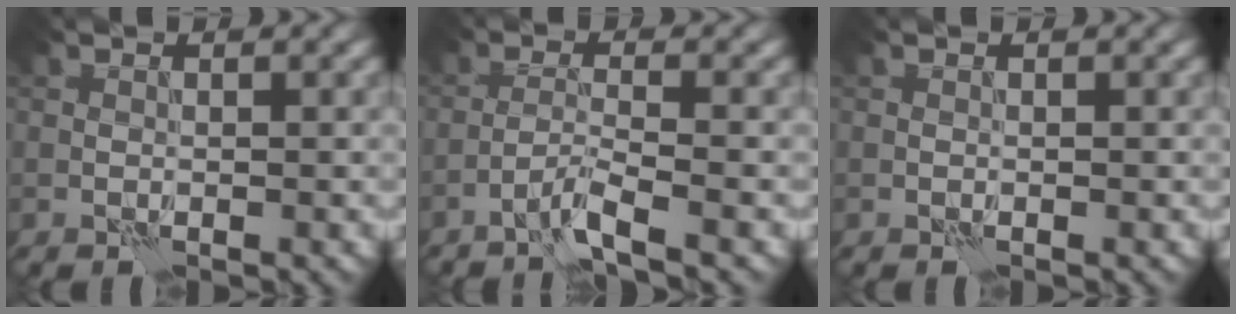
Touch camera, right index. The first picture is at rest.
{"total": 3.0, "force": [-2.0, 0.1, 2.2], "torque": [-0.039, 0.007, -0.050]}
{"total": 0.0}